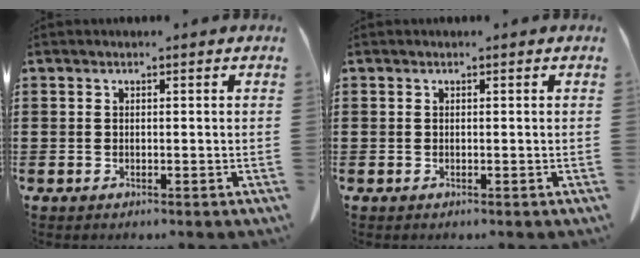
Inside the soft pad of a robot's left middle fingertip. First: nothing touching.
{"total": 0.0}